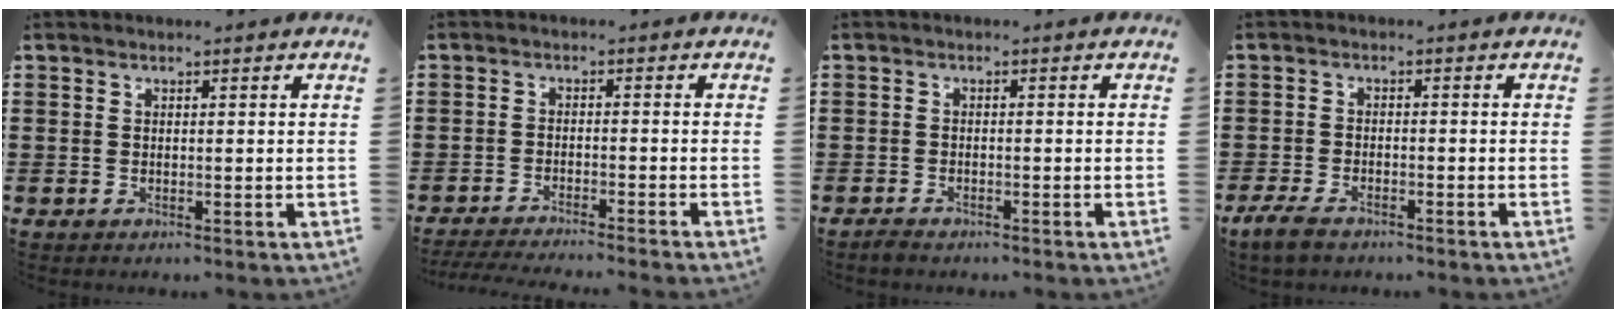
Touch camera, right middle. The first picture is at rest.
{"total": 2.9, "force": [-2.8, -0.3, 0.8], "torque": [-0.019, -0.006, -0.057]}
{"total": 1.1, "force": [-1.0, 0.4, 0.2], "torque": [-0.007, 0.000, -0.022]}
{"total": 3.0, "force": [-2.3, 1.1, 1.6], "torque": [-0.049, 0.000, -0.051]}